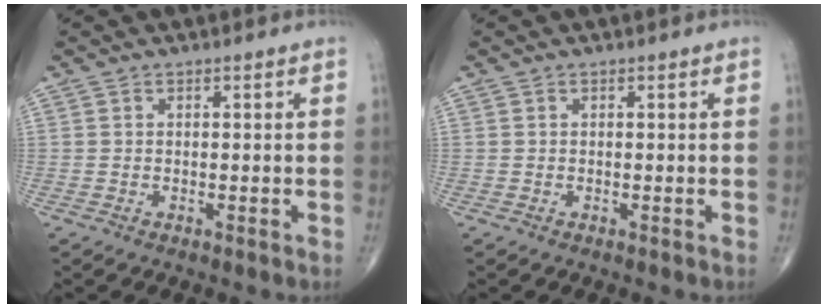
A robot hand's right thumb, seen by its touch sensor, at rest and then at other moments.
{"total": 0.0}